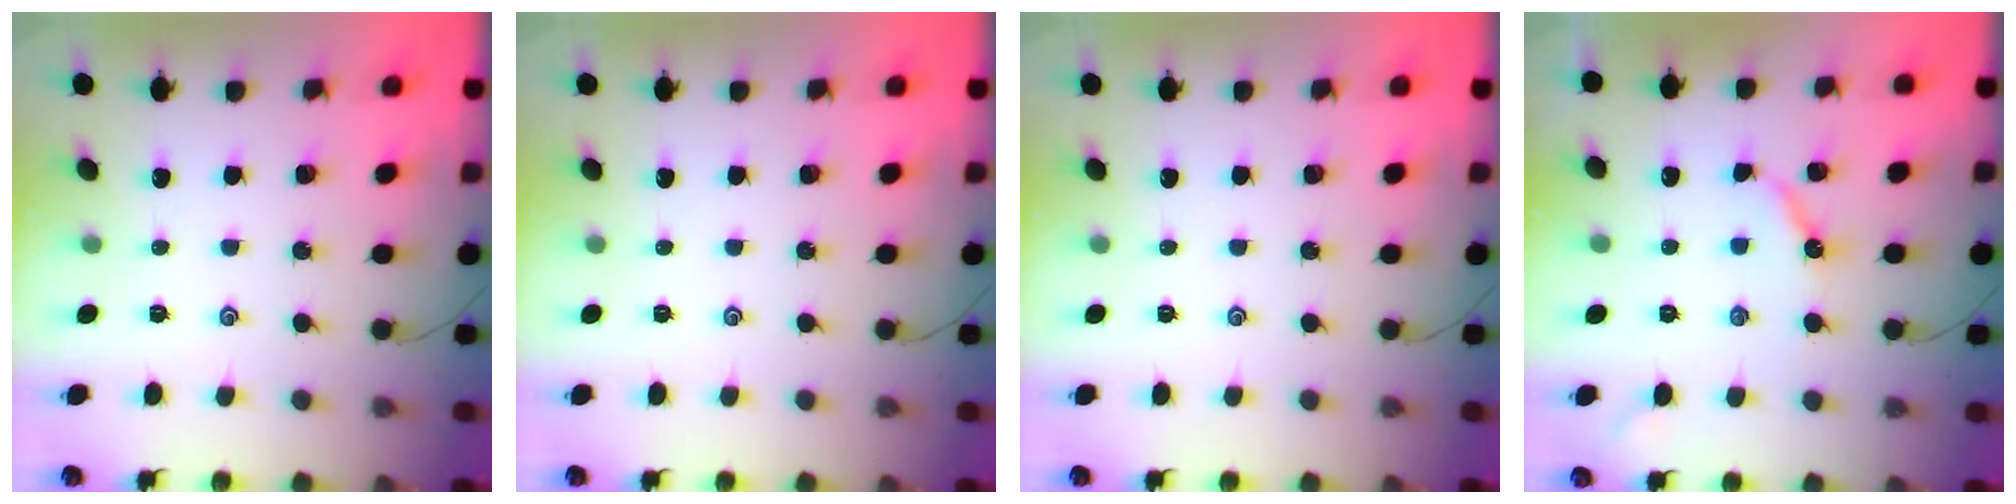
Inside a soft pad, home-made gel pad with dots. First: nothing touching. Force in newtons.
{"total": 0.0}
{"total": 0.0}
{"total": 5.5, "press": 5.5, "slide": 0.5}